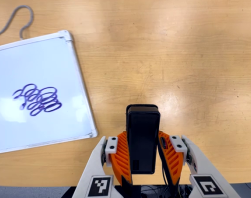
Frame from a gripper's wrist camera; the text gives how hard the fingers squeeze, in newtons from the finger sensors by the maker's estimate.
{"total": 4.4, "left": 2.7, "right": 6.0}